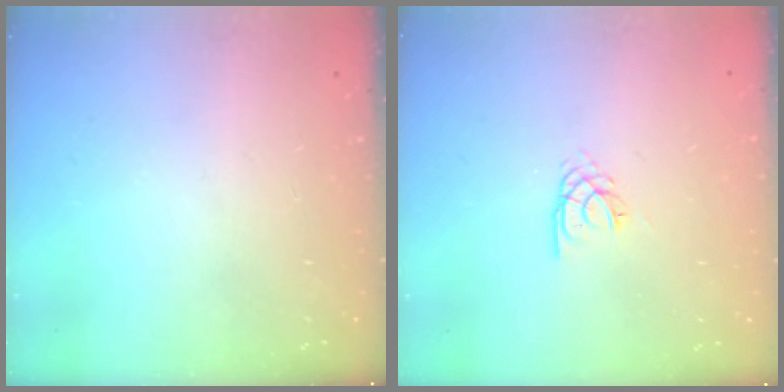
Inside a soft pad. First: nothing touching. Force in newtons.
{"total": 2.2, "press": 2.2, "slide": 0.3}